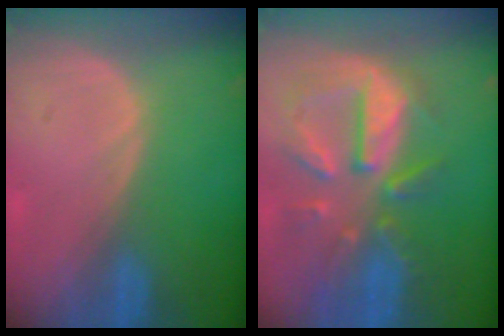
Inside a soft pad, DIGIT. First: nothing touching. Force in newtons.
{"total": 10.7, "press": 9.5, "slide": 5.0}